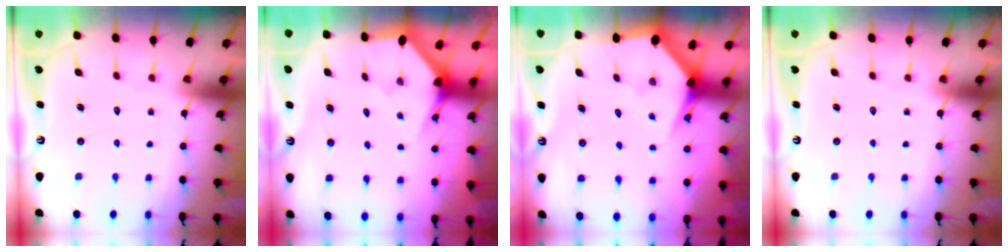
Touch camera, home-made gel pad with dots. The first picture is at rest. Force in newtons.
{"total": 2.6, "press": 2.6, "slide": 0.2}
{"total": 2.7, "press": 2.7, "slide": 0.2}
{"total": 0.0}